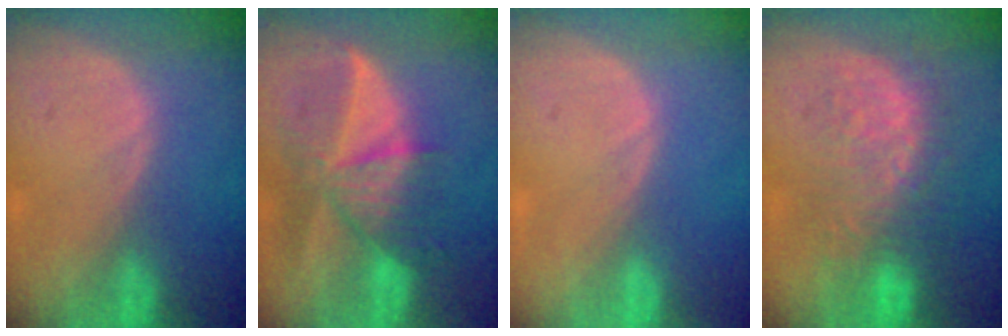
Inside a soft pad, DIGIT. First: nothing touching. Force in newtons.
{"total": 9.8, "press": 8.6, "slide": 4.5}
{"total": 0.0}
{"total": 8.7, "press": 8.6, "slide": 1.3}